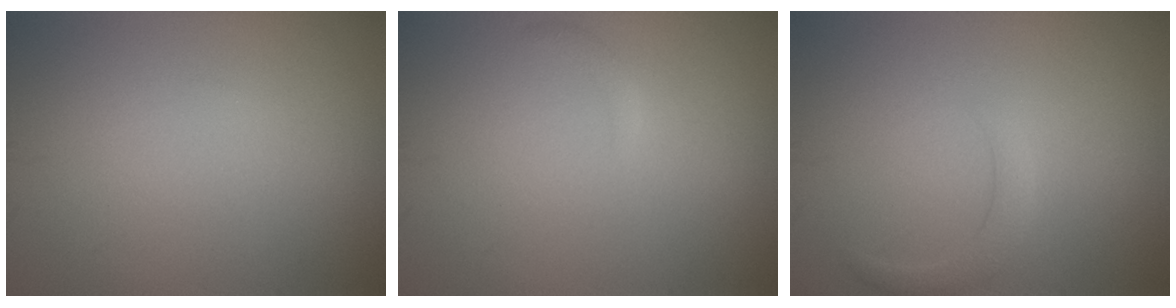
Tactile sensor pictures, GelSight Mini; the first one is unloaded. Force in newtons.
{"total": 0.8, "press": 0.8, "slide": 0.1}
{"total": 1.6, "press": 1.6, "slide": 0.2}